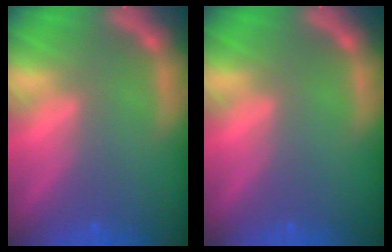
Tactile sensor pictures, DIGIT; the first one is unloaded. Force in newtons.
{"total": 0.0}